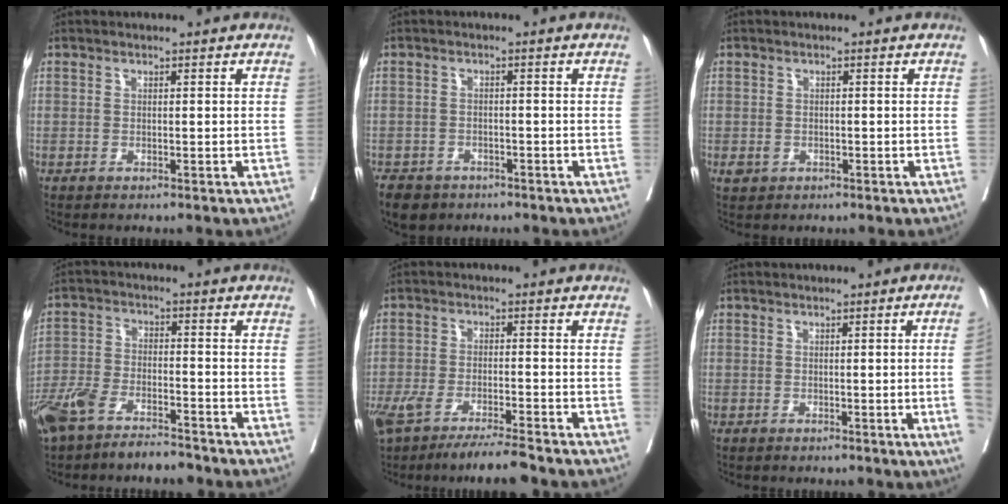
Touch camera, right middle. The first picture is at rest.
{"total": 5.6, "force": [-4.1, 3.6, 1.4], "torque": [-0.026, 0.002, -0.063]}
{"total": 1.6, "force": [-0.5, 1.3, 0.7], "torque": [-0.012, 0.002, -0.002]}
{"total": 9.9, "force": [-8.1, 2.9, 4.9], "torque": [-0.101, -0.006, -0.150]}
{"total": 9.1, "force": [-7.4, 0.4, 5.4], "torque": [-0.094, -0.015, -0.123]}
{"total": 4.2, "force": [-0.7, -1.6, 3.9], "torque": [-0.044, -0.009, -0.011]}